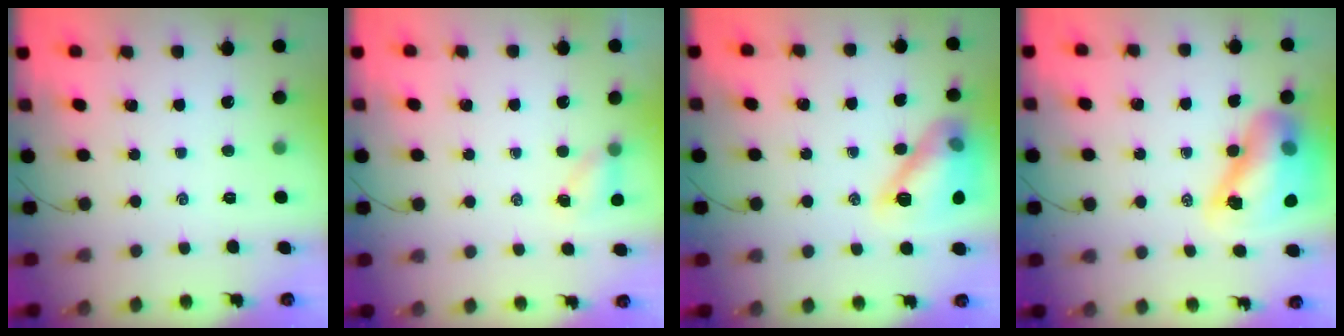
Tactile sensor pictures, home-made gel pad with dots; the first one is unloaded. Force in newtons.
{"total": 4.4, "press": 4.2, "slide": 1.3}
{"total": 14.3, "press": 14.2, "slide": 1.1}
{"total": 15.1, "press": 14.6, "slide": 4.0}